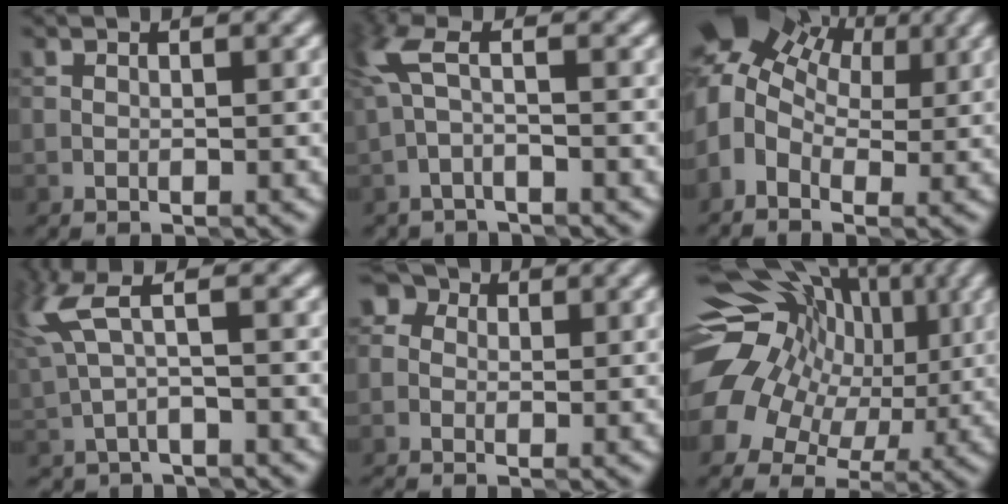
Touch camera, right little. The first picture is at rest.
{"total": 2.9, "force": [-0.8, 1.2, 2.5], "torque": [-0.067, 0.006, -0.022]}
{"total": 9.5, "force": [2.7, 6.6, 6.3], "torque": [-0.126, 0.024, 0.043]}
{"total": 3.3, "force": [1.1, 1.1, 2.9], "torque": [-0.073, 0.003, 0.024]}
{"total": 3.5, "force": [0.1, 3.1, 1.5], "torque": [-0.026, 0.022, -0.027]}
{"total": 14.8, "force": [1.9, 11.9, 8.6], "torque": [-0.152, 0.013, 0.022]}